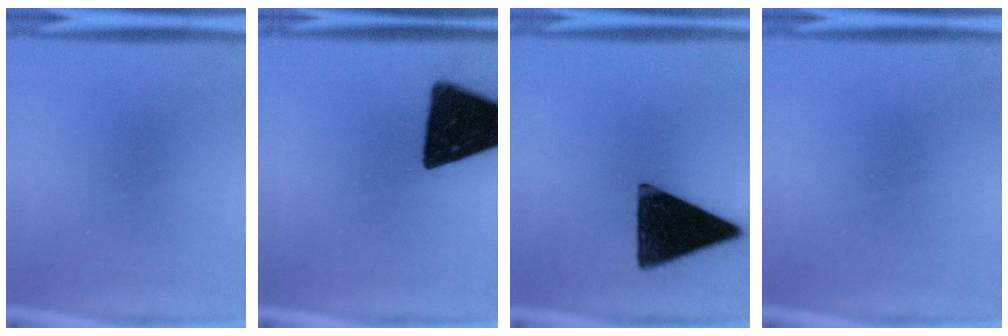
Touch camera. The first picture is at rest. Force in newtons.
{"total": 18.5}
{"total": 16.2}
{"total": 1.6}